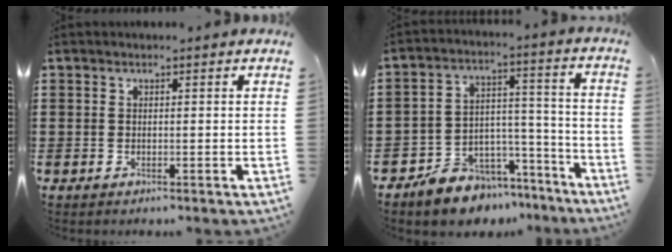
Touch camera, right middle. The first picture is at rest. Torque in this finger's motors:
{"motor_torque": [1.46, -0.68, 0.13, 0.05]}